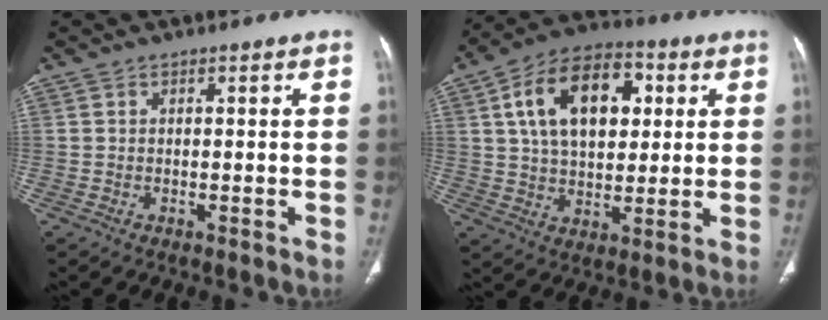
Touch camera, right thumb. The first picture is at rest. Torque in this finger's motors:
{"motor_torque": [-0.05, 1.43, 0.41, 0.11, 0.16]}